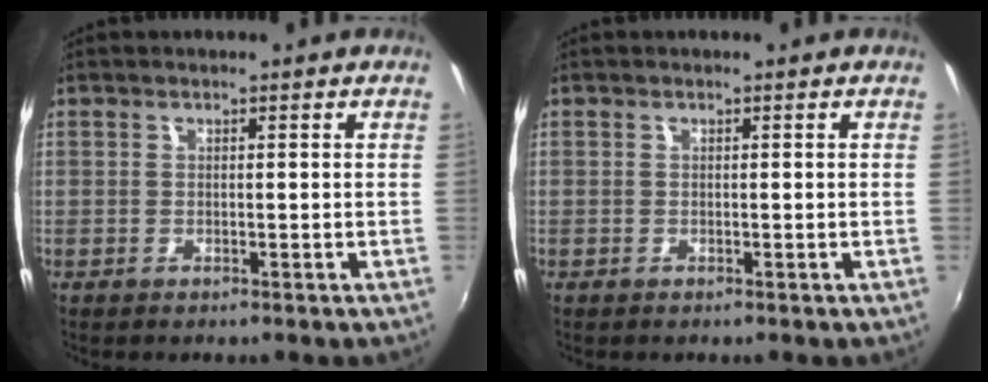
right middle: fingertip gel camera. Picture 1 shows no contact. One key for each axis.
{"total": 0.0}